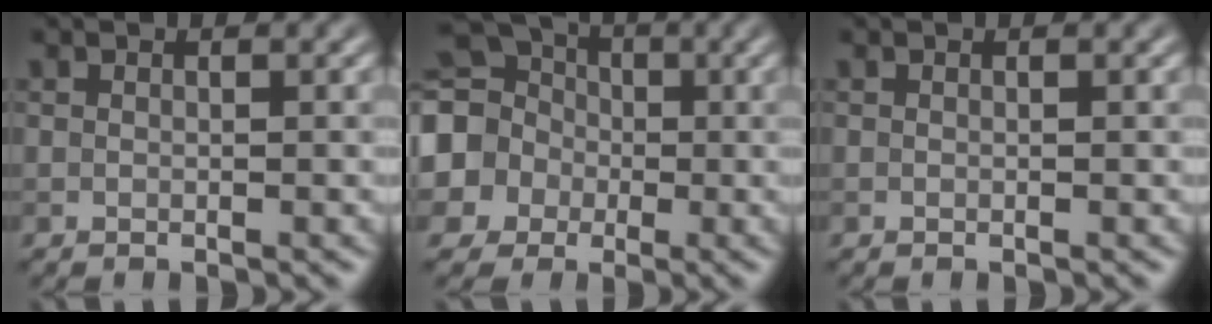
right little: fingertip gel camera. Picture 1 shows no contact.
{"total": 14.0, "force": [0.1, 12.9, 5.4], "torque": [-0.148, 0.006, -0.039]}
{"total": 0.0}